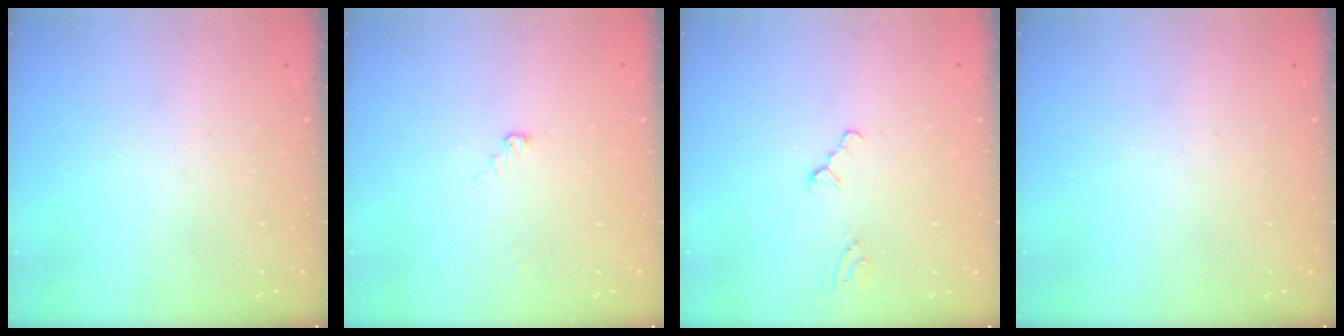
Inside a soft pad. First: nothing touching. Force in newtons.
{"total": 3.8, "press": 3.8, "slide": 0.4}
{"total": 0.6, "press": 0.6, "slide": 0.2}
{"total": 0.0}